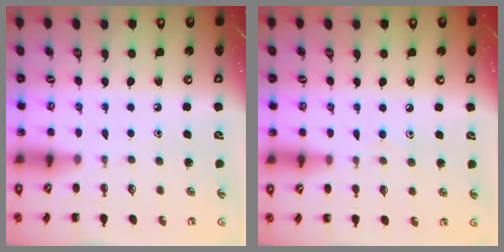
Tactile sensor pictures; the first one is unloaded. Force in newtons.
{"total": 5.0, "press": 4.6, "slide": 1.8}